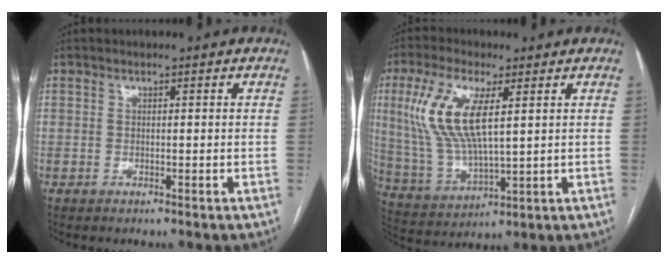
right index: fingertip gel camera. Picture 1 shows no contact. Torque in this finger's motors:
{"motor_torque": [0.57, 0.19, 0.92, 0.21]}